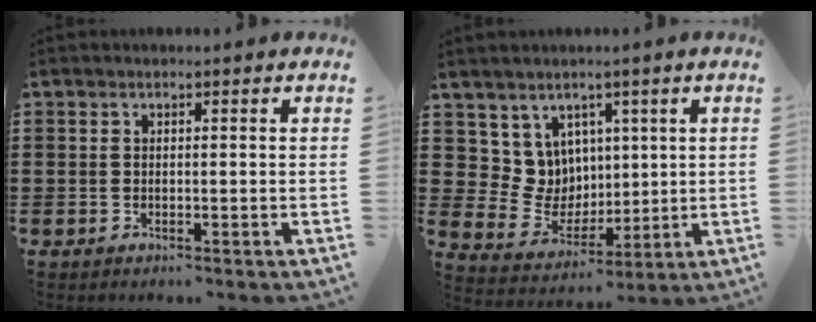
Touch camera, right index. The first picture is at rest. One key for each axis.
{"total": 7.3, "fx": 3.1, "fy": 6.5, "fz": 0.9, "tx": -0.065, "ty": -0.016, "tz": 0.063}